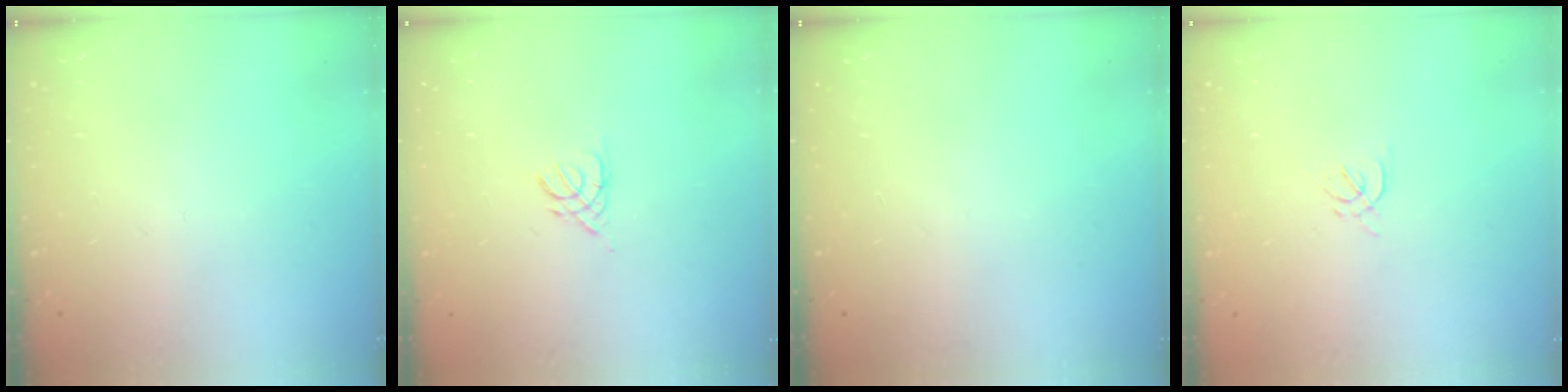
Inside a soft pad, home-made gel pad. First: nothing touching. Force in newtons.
{"total": 2.5, "press": 2.5, "slide": 0.6}
{"total": 0.0}
{"total": 1.7, "press": 1.6, "slide": 0.6}